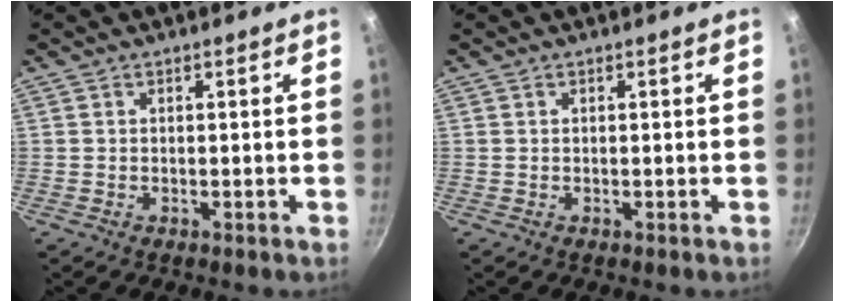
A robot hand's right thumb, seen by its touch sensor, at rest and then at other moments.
{"total": 0.0}